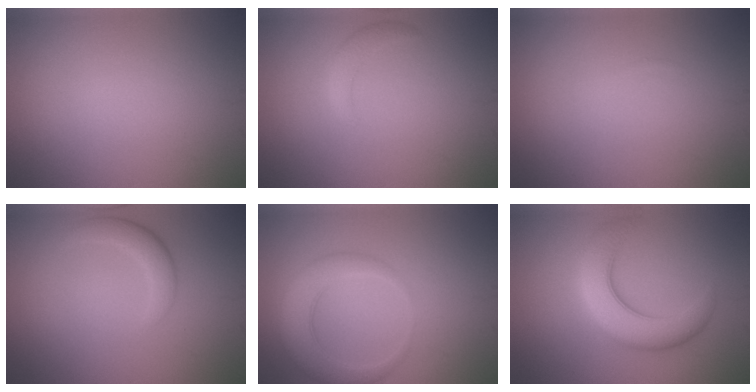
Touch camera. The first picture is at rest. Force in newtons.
{"total": 1.7, "press": 1.7, "slide": 0.1}
{"total": 0.0}
{"total": 2.1, "press": 2.1, "slide": 0.1}
{"total": 4.1, "press": 4.1, "slide": 0.2}
{"total": 6.4, "press": 6.4, "slide": 0.3}